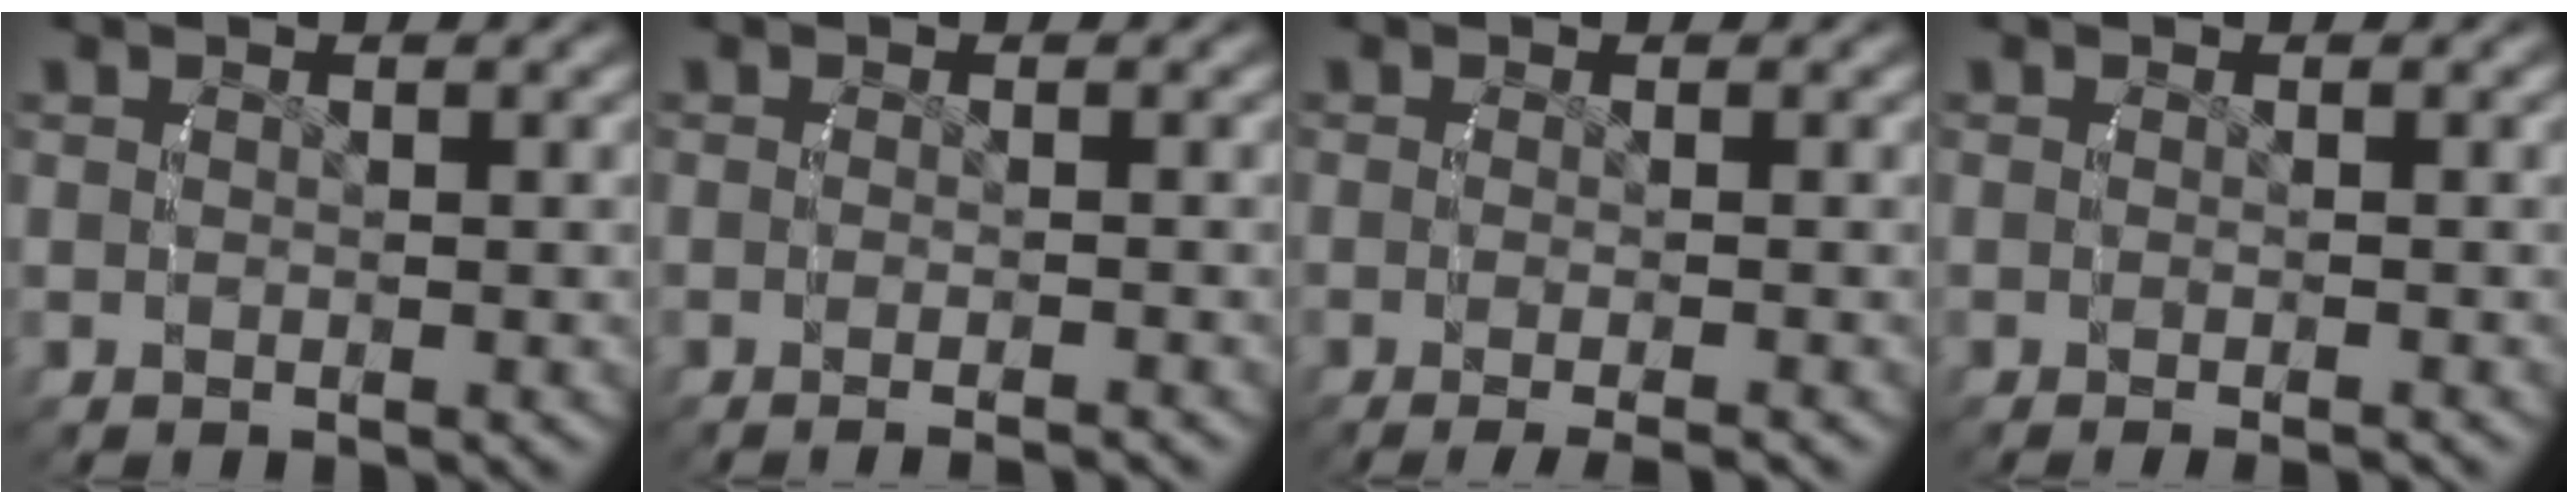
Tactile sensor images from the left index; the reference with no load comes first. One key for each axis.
{"total": 2.3, "fx": -1.9, "fy": 0.0, "fz": 1.2, "tx": -0.015, "ty": -0.003, "tz": -0.028}
{"total": 4.2, "fx": -3.3, "fy": 0.6, "fz": 2.5, "tx": -0.035, "ty": -0.012, "tz": -0.040}
{"total": 1.5, "fx": -1.3, "fy": 0.0, "fz": 0.8, "tx": -0.008, "ty": -0.002, "tz": -0.018}